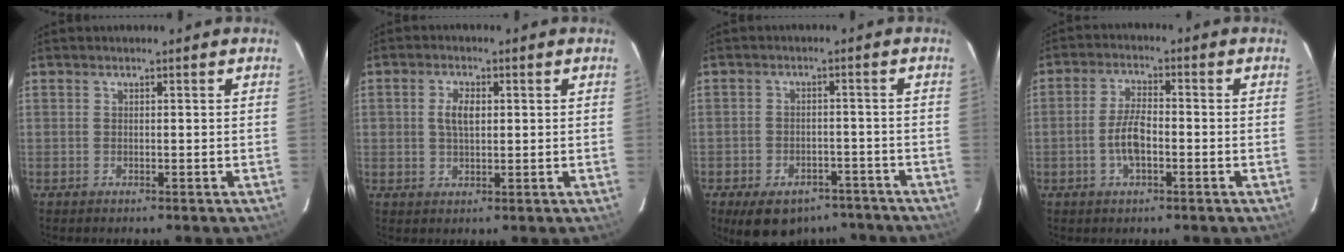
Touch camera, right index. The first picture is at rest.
{"total": 4.1, "force": [0.7, 2.4, 3.2], "torque": [-0.060, 0.007, 0.016]}
{"total": 12.7, "force": [-9.0, 7.3, 5.1], "torque": [-0.111, 0.014, -0.109]}
{"total": 5.8, "force": [-1.8, 2.3, 5.0], "torque": [-0.104, 0.006, -0.032]}